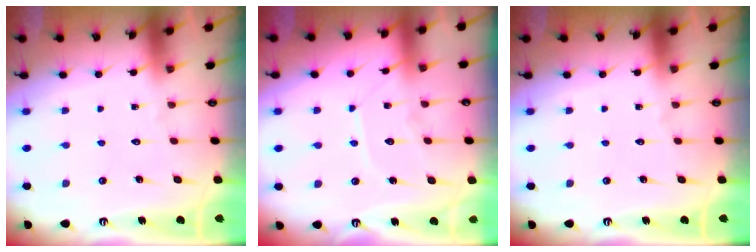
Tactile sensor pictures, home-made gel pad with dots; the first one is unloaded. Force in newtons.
{"total": 7.3, "press": 7.3, "slide": 0.3}
{"total": 0.0}